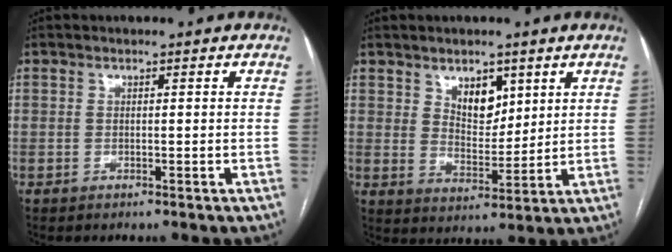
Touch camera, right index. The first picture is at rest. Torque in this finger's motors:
{"motor_torque": [0.05, 0.18, 0.09, 0.02]}